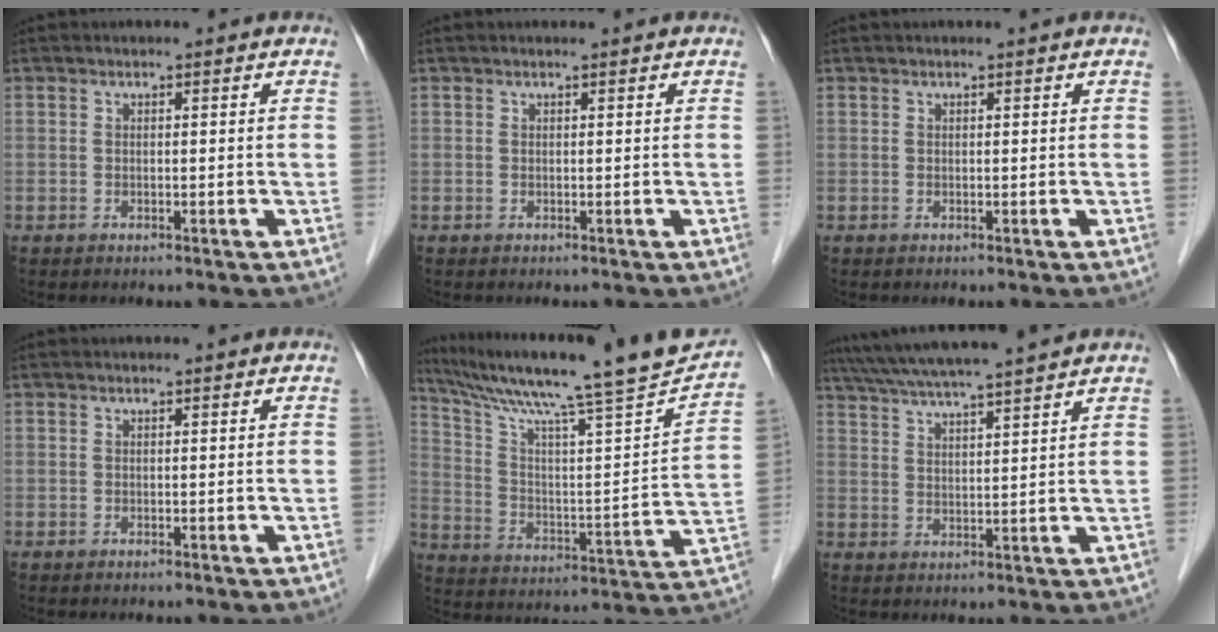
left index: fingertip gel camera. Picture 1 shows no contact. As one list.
[{"total": 0.5, "force": [0.5, -0.1, 0.3], "torque": [-0.008, 0.009, 0.010]}, {"total": 0.6, "force": [0.5, -0.1, 0.3], "torque": [-0.005, 0.007, 0.012]}, {"total": 0.0}, {"total": 24.6, "force": [21.1, -0.8, 12.6], "torque": [-0.210, -0.033, 0.309]}, {"total": 12.7, "force": [11.2, -0.8, 6.0], "torque": [-0.108, 0.026, 0.171]}]